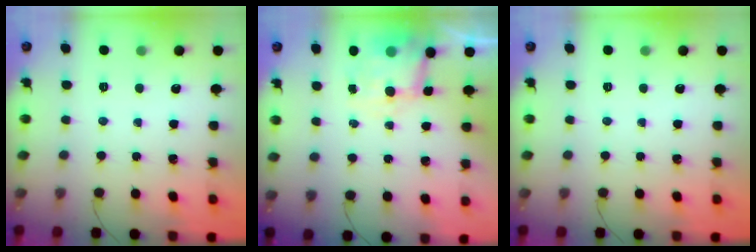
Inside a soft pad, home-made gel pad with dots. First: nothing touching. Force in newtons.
{"total": 6.9, "press": 6.8, "slide": 1.2}
{"total": 0.0}